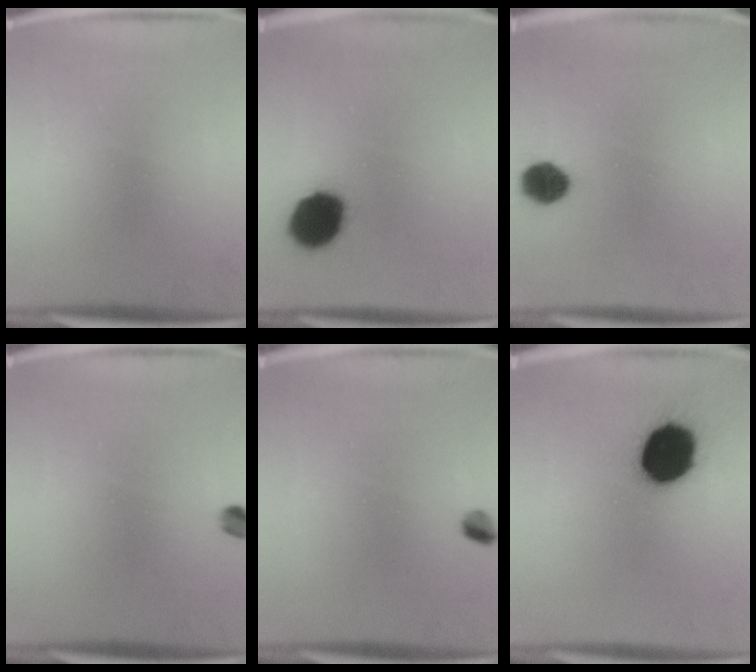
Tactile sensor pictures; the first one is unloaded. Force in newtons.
{"total": 12.6}
{"total": 5.6}
{"total": 2.0}
{"total": 2.3}
{"total": 18.1}